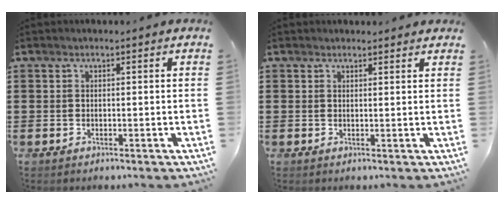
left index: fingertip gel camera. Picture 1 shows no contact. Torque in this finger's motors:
{"motor_torque": [2.14, 0.00, 0.04, -0.05]}